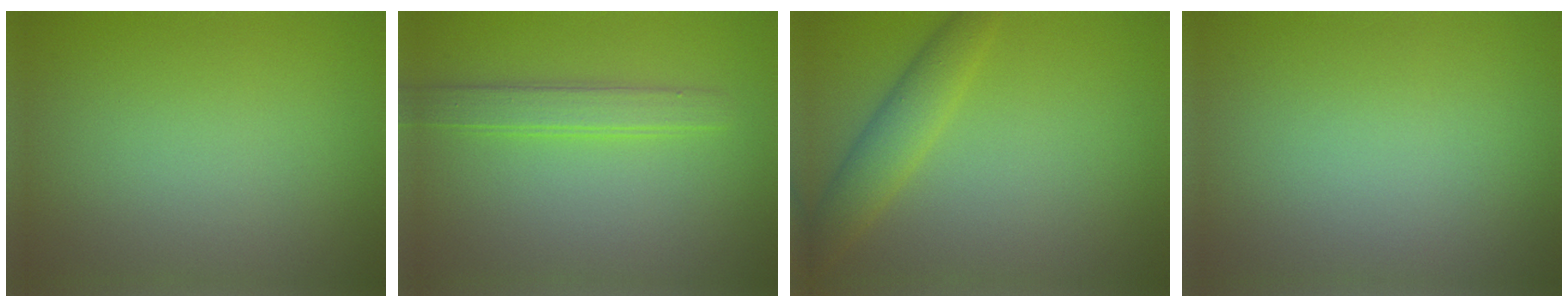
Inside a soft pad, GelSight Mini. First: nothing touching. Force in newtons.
{"total": 2.5, "press": 2.5, "slide": 0.1}
{"total": 3.1, "press": 3.1, "slide": 0.1}
{"total": 0.0}